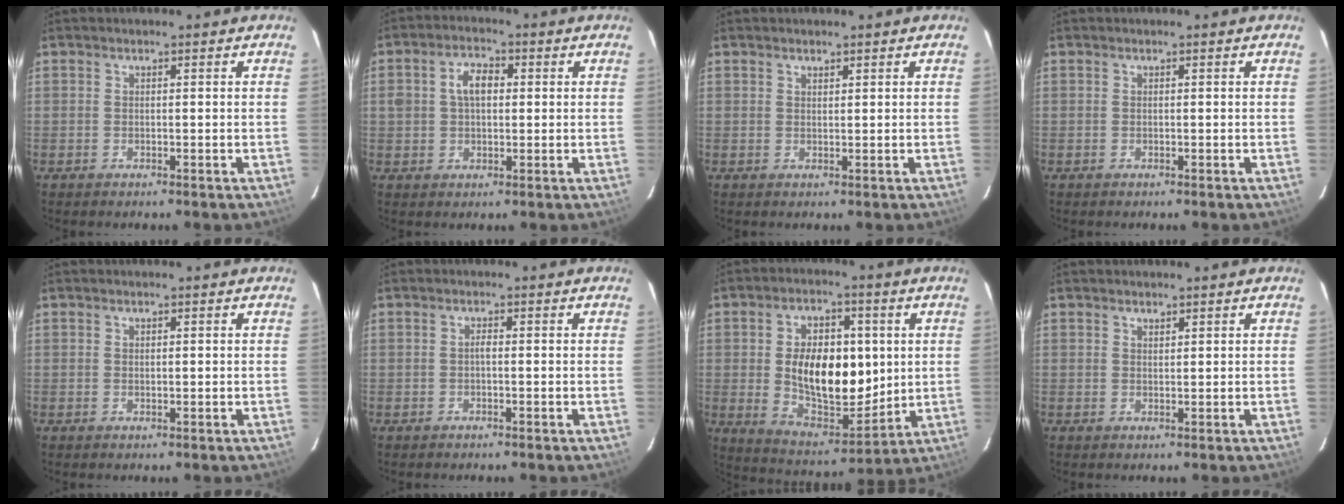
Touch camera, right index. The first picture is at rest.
{"total": 5.5, "force": [0.9, 3.6, 4.1], "torque": [-0.071, 0.016, 0.018]}
{"total": 0.9, "force": [0.8, 0.4, 0.2], "torque": [-0.004, 0.001, 0.014]}
{"total": 0.0}
{"total": 0.7, "force": [0.3, 0.3, 0.5], "torque": [-0.009, 0.002, 0.006]}
{"total": 0.8, "force": [-0.2, 0.3, 0.7], "torque": [-0.014, 0.005, -0.005]}
{"total": 16.6, "force": [1.5, 9.5, 13.5], "torque": [-0.236, 0.001, 0.040]}
{"total": 1.1, "force": [0.9, 0.5, 0.3], "torque": [-0.004, 0.000, 0.016]}